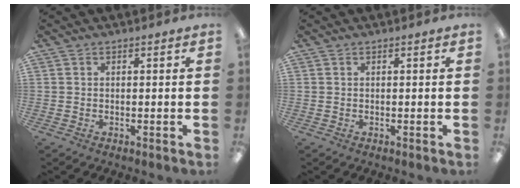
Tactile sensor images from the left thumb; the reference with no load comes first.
{"total": 0.0}